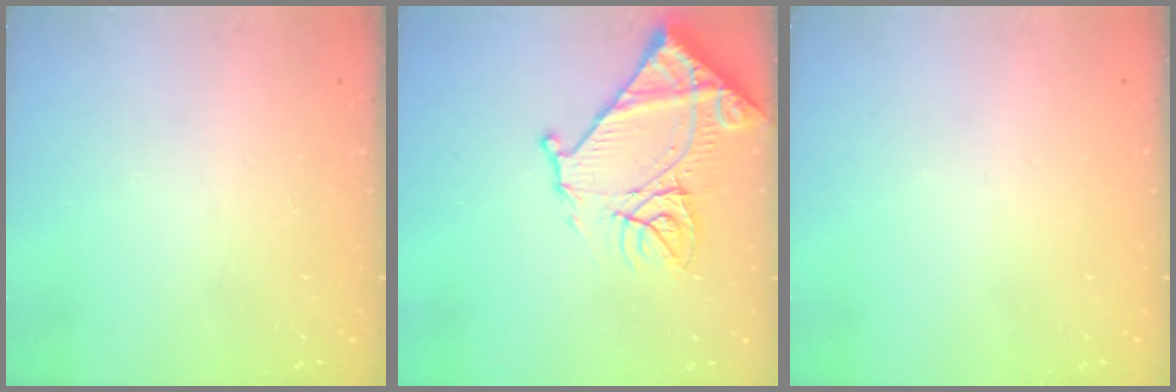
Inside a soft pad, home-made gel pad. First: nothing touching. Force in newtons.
{"total": 17.7, "press": 17.6, "slide": 1.9}
{"total": 0.0}